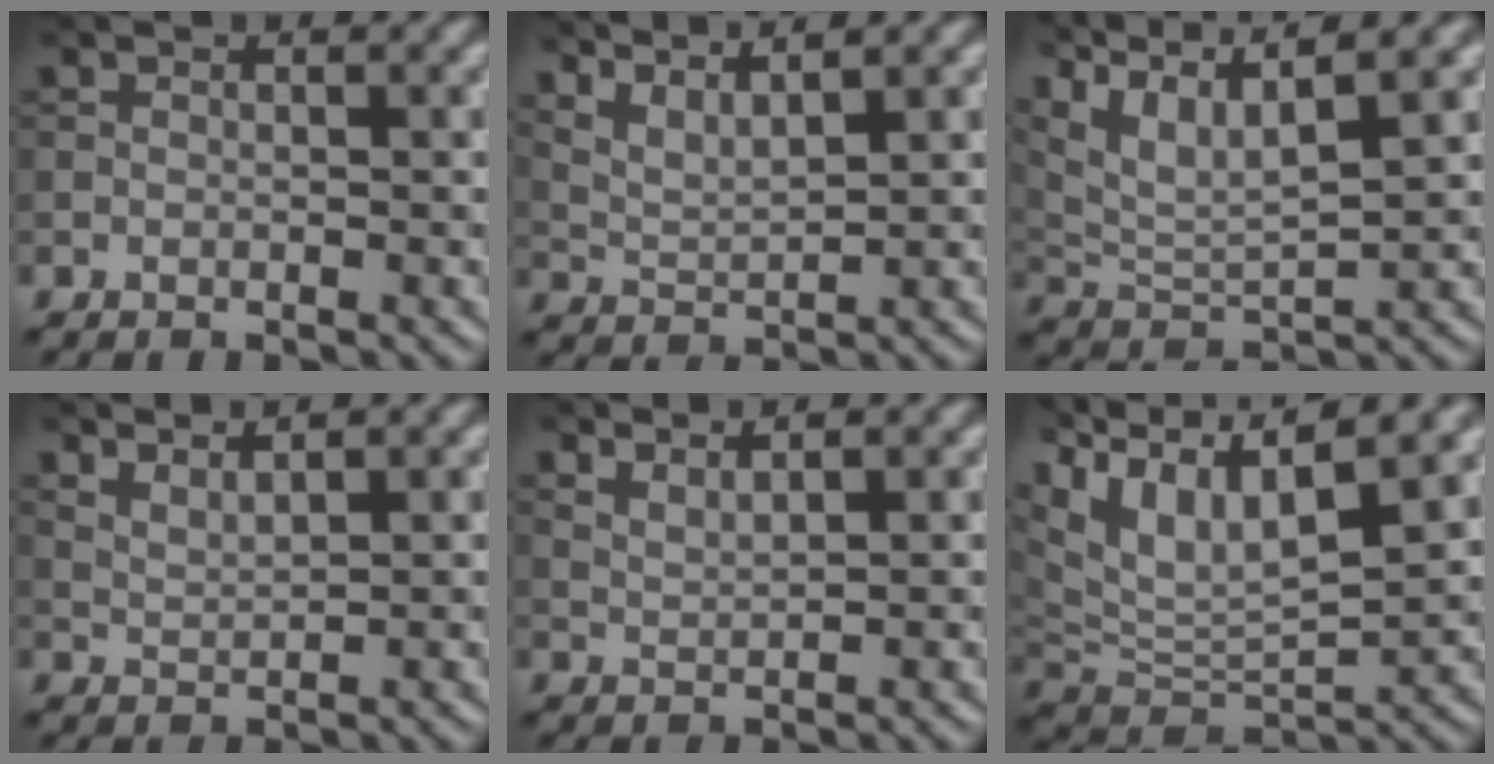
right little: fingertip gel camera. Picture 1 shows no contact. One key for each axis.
{"total": 3.8, "fx": 3.2, "fy": 0.8, "fz": 1.9, "tx": -0.034, "ty": 0.003, "tz": 0.057}
{"total": 8.3, "fx": 5.8, "fy": 2.2, "fz": 5.6, "tx": -0.127, "ty": 0.018, "tz": 0.097}
{"total": 2.4, "fx": 2.1, "fy": 0.4, "fz": 1.1, "tx": -0.020, "ty": 0.002, "tz": 0.042}
{"total": 2.1, "fx": 1.8, "fy": 0.4, "fz": 1.0, "tx": -0.019, "ty": 0.001, "tz": 0.035}
{"total": 11.4, "fx": 6.7, "fy": 4.5, "fz": 8.1, "tx": -0.176, "ty": 0.028, "tz": 0.120}